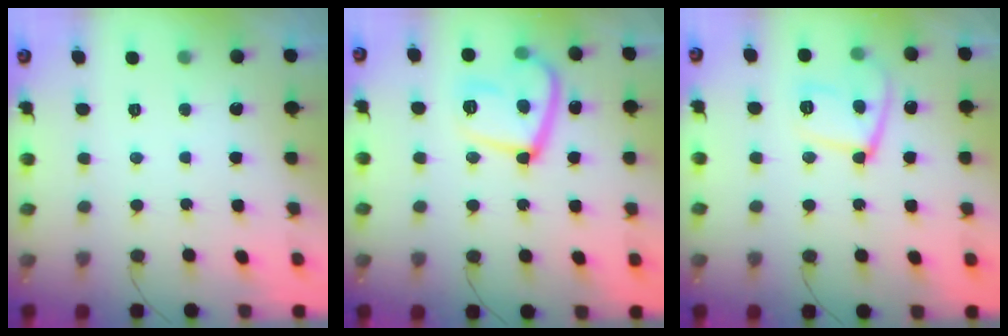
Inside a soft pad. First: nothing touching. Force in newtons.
{"total": 15.3, "press": 15.2, "slide": 1.7}
{"total": 14.1, "press": 14.1, "slide": 1.3}